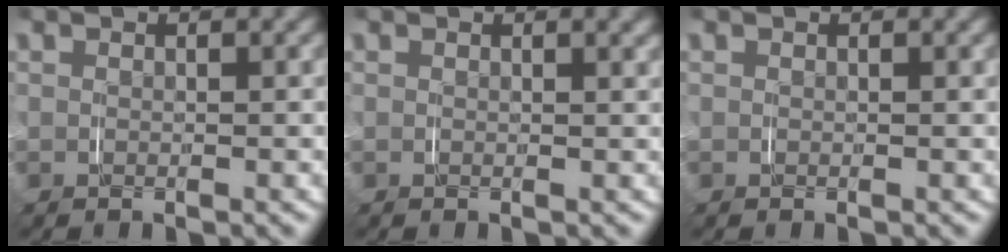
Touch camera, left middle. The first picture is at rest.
{"total": 0.6, "force": [0.5, -0.2, 0.3], "torque": [-0.001, 0.001, 0.006]}
{"total": 0.0}